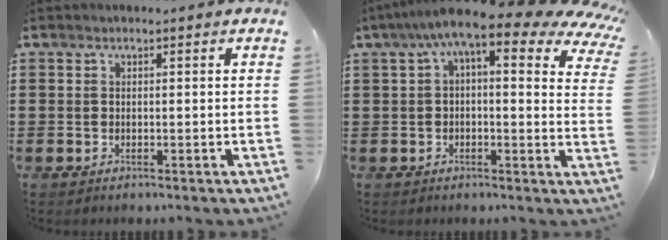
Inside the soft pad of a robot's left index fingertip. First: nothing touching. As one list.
[{"total": 9.2, "force": [5.5, 1.7, 7.2], "torque": [-0.140, -0.029, 0.087]}]